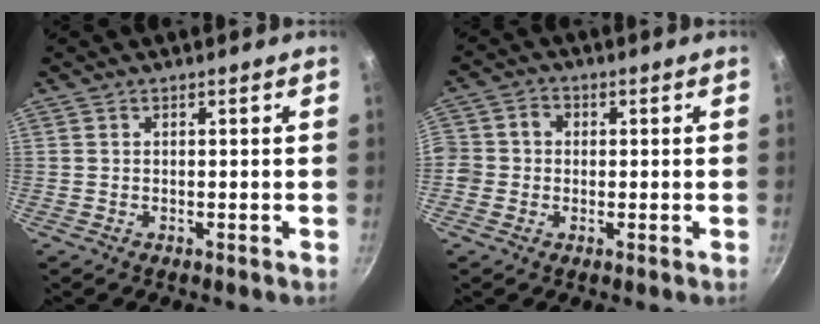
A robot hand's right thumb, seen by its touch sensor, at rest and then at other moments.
{"total": 5.0, "force": [-0.6, 4.6, 1.8], "torque": [-0.017, 0.013, -0.027]}